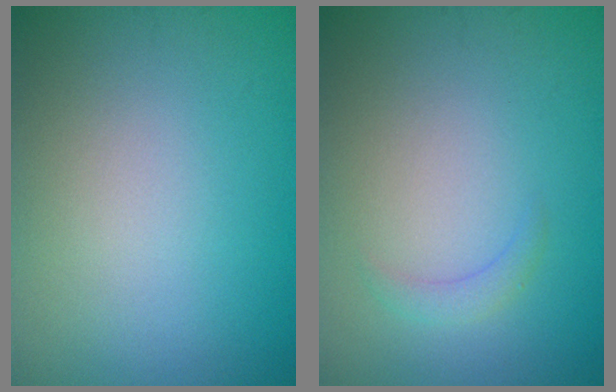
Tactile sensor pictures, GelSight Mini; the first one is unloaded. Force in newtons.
{"total": 1.1, "press": 1.1, "slide": 0.1}